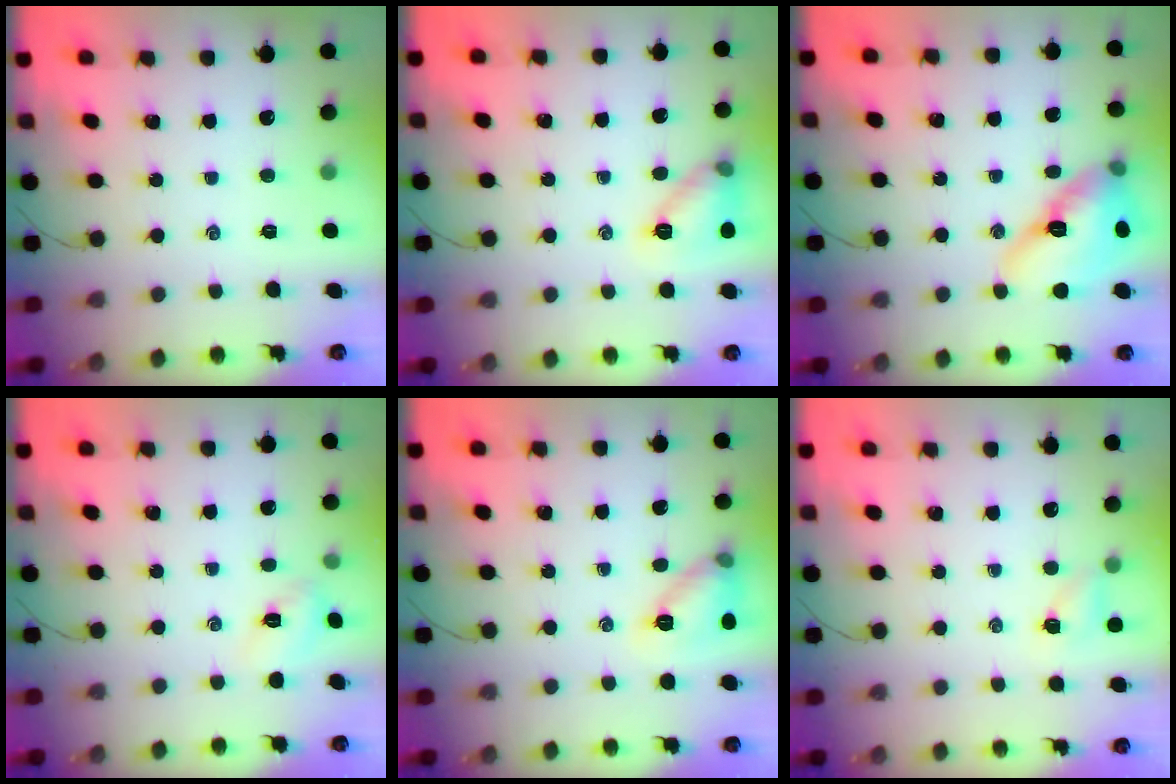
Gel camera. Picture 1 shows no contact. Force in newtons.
{"total": 10.9, "press": 10.9, "slide": 0.5}
{"total": 16.4, "press": 16.0, "slide": 3.7}
{"total": 5.9, "press": 5.7, "slide": 1.5}
{"total": 10.2, "press": 10.1, "slide": 1.4}
{"total": 3.9, "press": 3.7, "slide": 1.2}